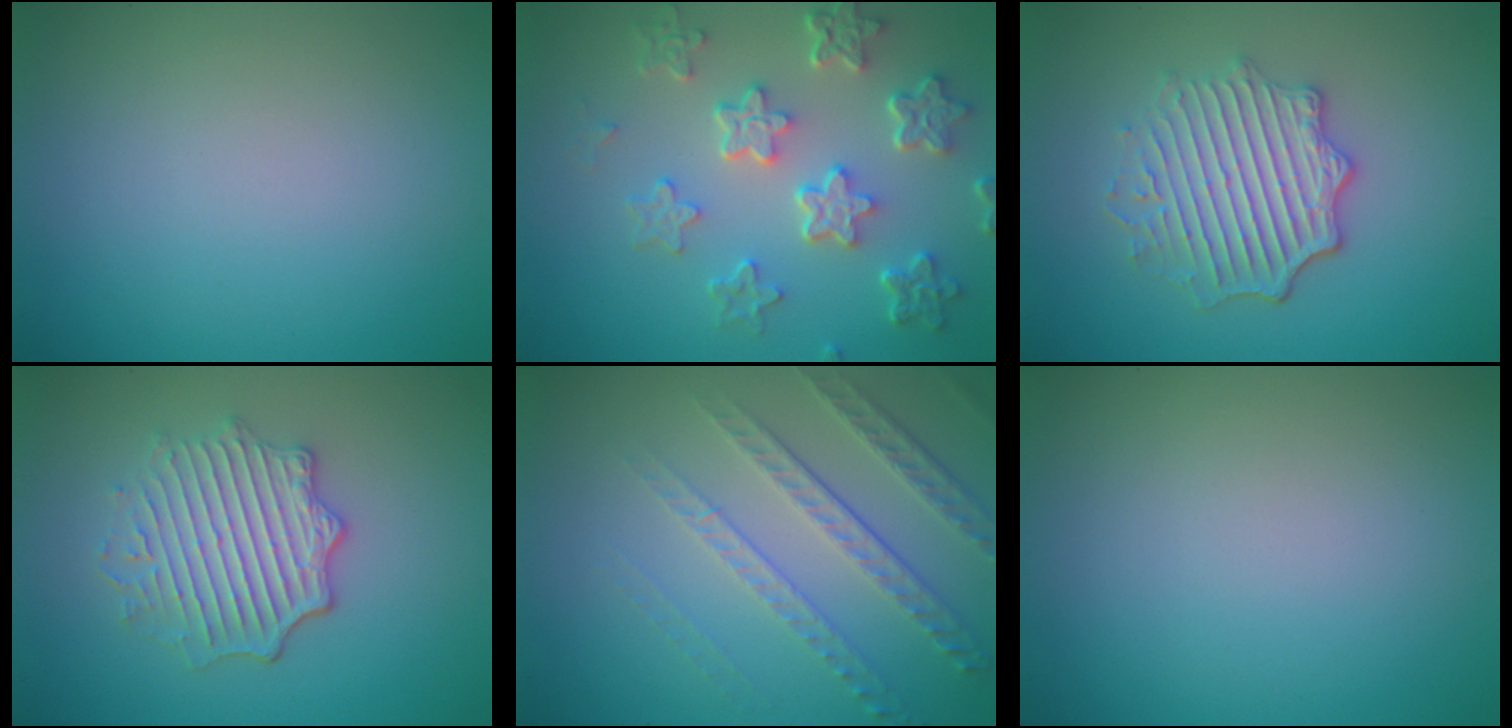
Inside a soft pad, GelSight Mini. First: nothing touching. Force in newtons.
{"total": 5.9, "press": 4.4, "slide": 3.8}
{"total": 5.0, "press": 4.2, "slide": 2.8}
{"total": 4.7, "press": 4.0, "slide": 2.5}
{"total": 5.0, "press": 3.5, "slide": 3.7}
{"total": 0.0}